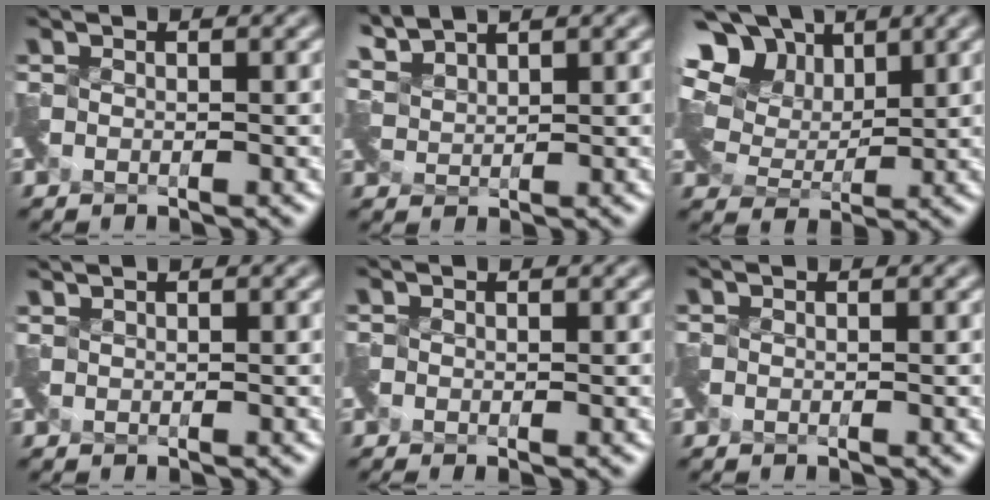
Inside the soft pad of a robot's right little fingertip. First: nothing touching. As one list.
[{"total": 3.5, "force": [3.5, 0.3, 0.1], "torque": [-0.016, 0.013, 0.076]}, {"total": 11.4, "force": [6.6, 7.6, 5.4], "torque": [-0.110, 0.038, 0.099]}, {"total": 0.6, "force": [0.5, 0.1, -0.2], "torque": [0.004, 0.007, 0.014]}, {"total": 0.5, "force": [0.2, 0.0, 0.5], "torque": [-0.007, 0.001, 0.003]}, {"total": 0.0}]